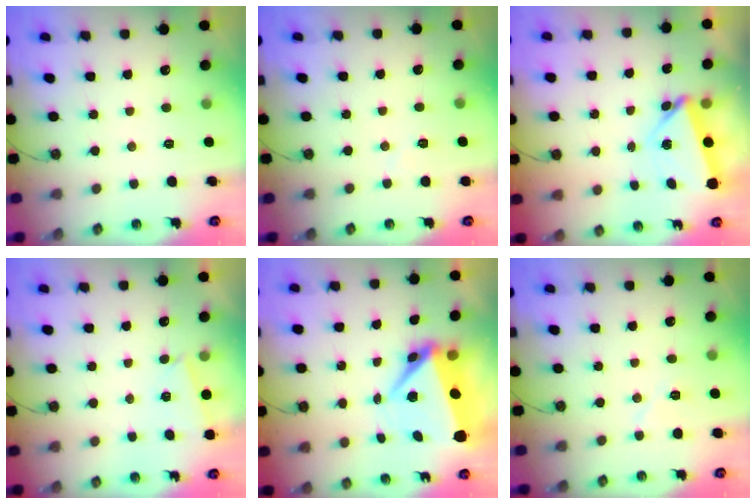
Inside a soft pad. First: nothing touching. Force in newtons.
{"total": 3.0, "press": 2.8, "slide": 1.0}
{"total": 5.5, "press": 5.4, "slide": 1.1}
{"total": 2.5, "press": 1.6, "slide": 1.9}
{"total": 8.4, "press": 8.2, "slide": 1.7}
{"total": 5.2, "press": 4.8, "slide": 2.1}